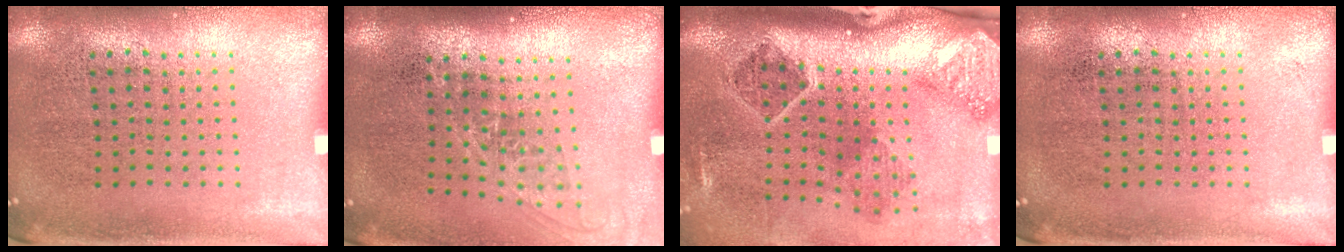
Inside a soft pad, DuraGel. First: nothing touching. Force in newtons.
{"total": 1.2, "press": 1.0, "slide": 0.7}
{"total": 3.0, "press": 1.9, "slide": 2.3}
{"total": 0.0}